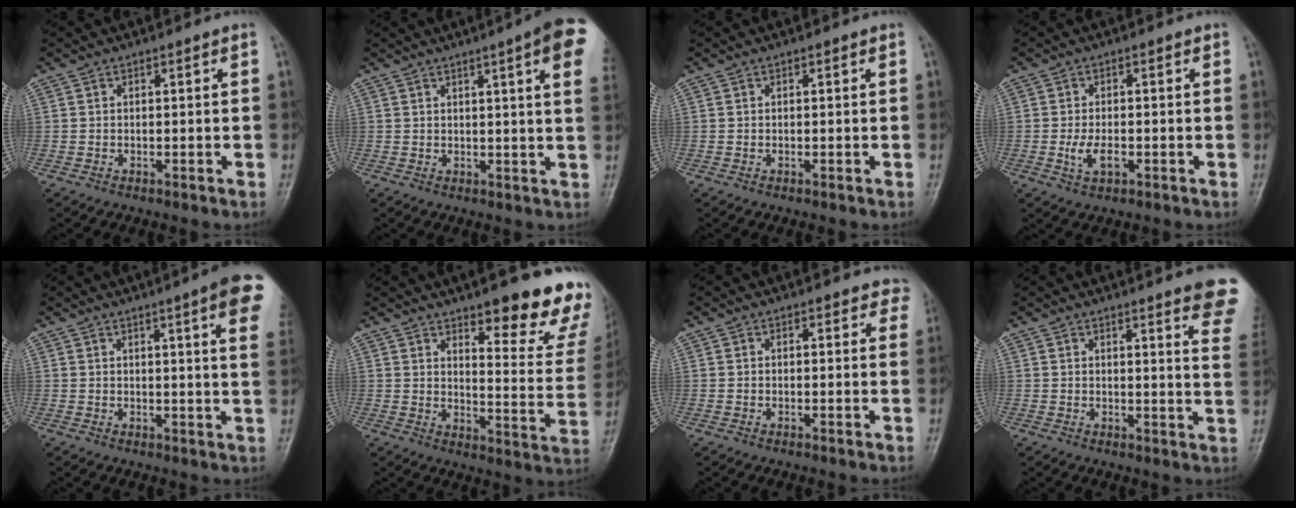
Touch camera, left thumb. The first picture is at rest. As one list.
[{"total": 12.2, "force": [5.4, 1.6, 10.8], "torque": [-0.120, -0.010, 0.055]}, {"total": 0.0}, {"total": 4.1, "force": [-1.1, 2.2, 3.2], "torque": [-0.060, -0.001, -0.021]}, {"total": 11.4, "force": [5.7, 1.3, 9.8], "torque": [-0.106, -0.014, 0.058]}, {"total": 17.2, "force": [11.5, 4.4, 12.1], "torque": [-0.113, -0.088, 0.152]}, {"total": 3.4, "force": [2.7, 1.9, 0.7], "torque": [0.028, -0.009, 0.012]}, {"total": 13.1, "force": [9.6, 2.1, 8.6], "torque": [-0.075, -0.046, 0.093]}]